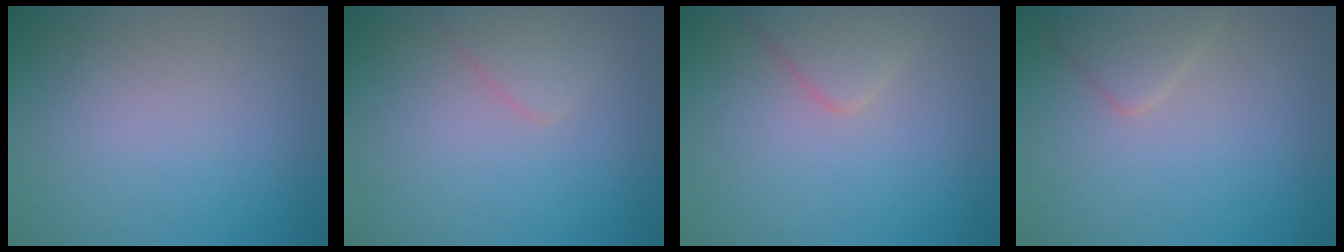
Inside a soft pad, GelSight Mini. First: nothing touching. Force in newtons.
{"total": 1.8, "press": 1.8, "slide": 0.1}
{"total": 2.6, "press": 2.6, "slide": 0.2}
{"total": 2.2, "press": 2.2, "slide": 0.1}